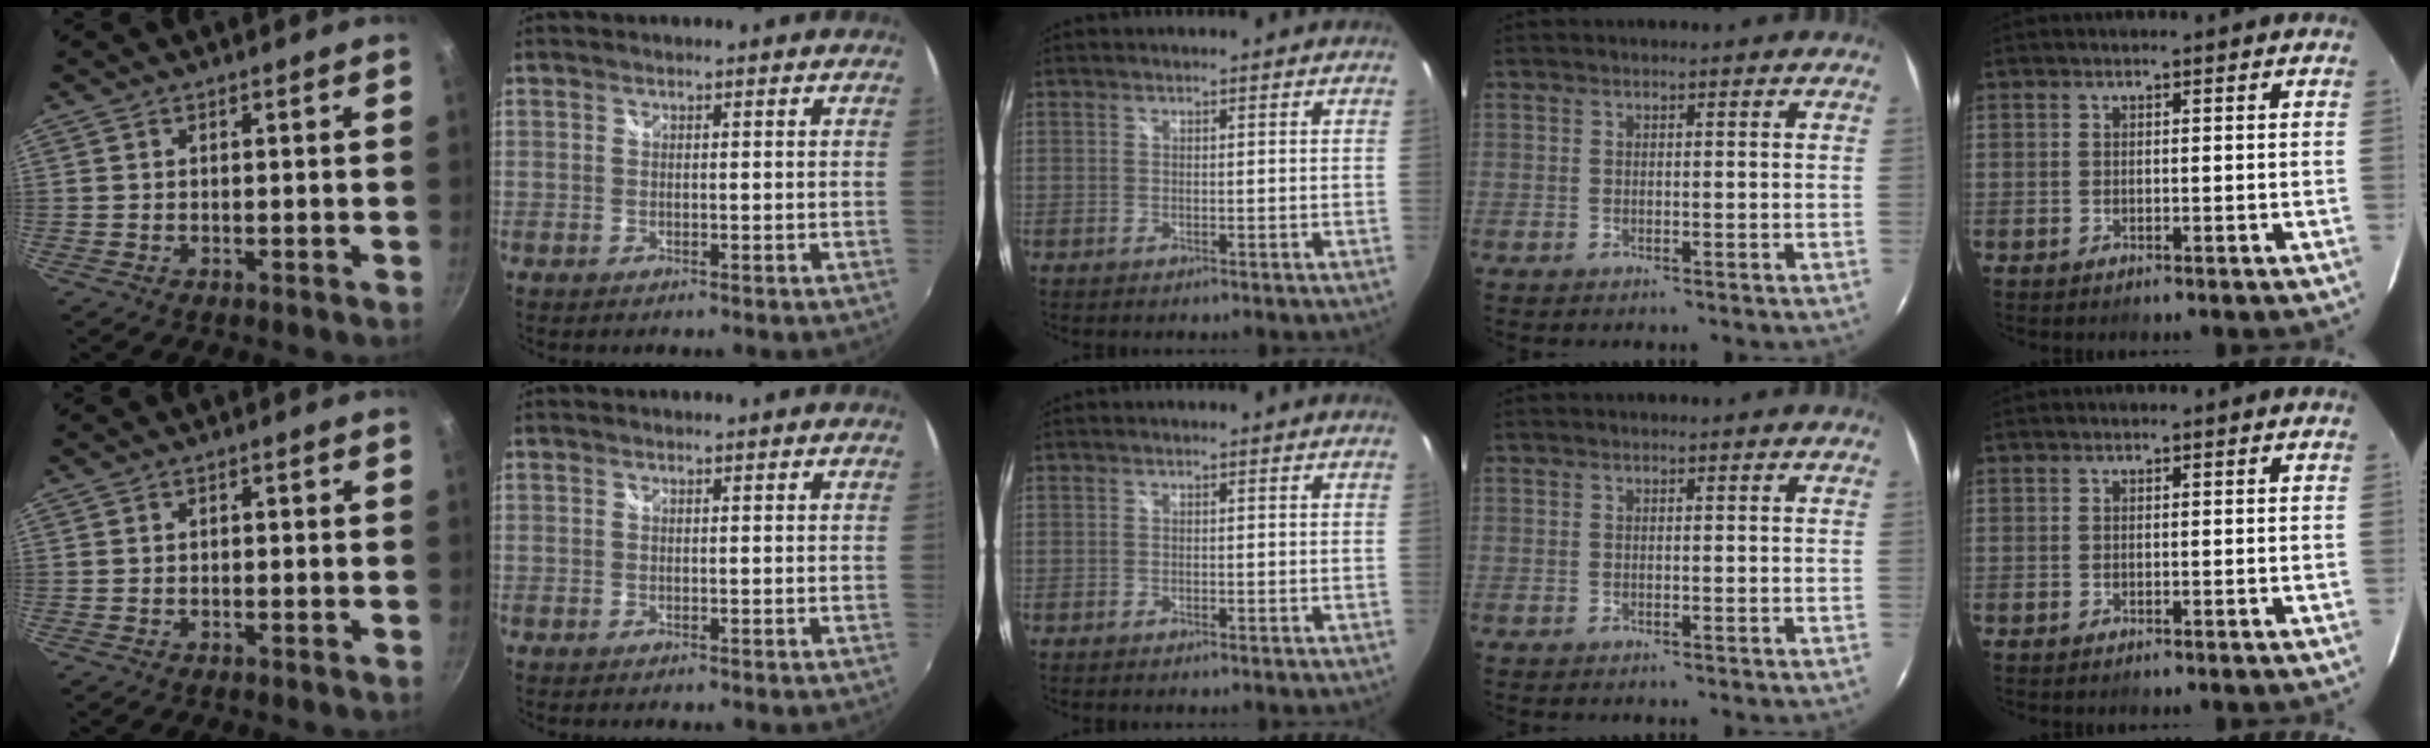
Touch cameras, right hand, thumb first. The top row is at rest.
{"thumb": {"total": 0.8, "force": [-0.2, 0.6, 0.5], "torque": [-0.009, 0.006, -0.004]}, "middle": {"total": 0.7, "force": [-0.5, 0.2, 0.4], "torque": [-0.006, -0.001, -0.011]}}